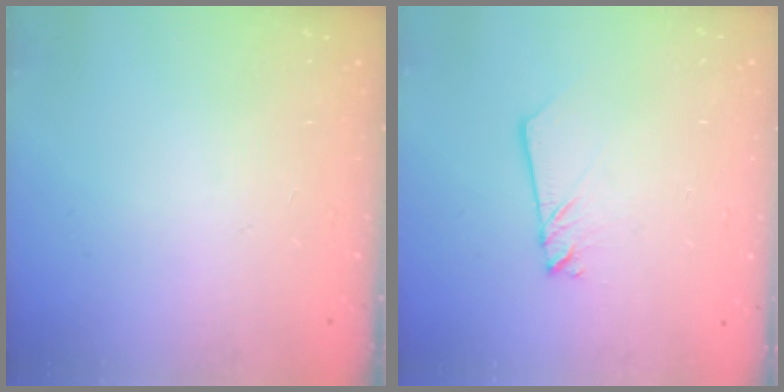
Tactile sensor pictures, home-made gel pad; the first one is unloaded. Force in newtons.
{"total": 2.4, "press": 2.4, "slide": 0.2}